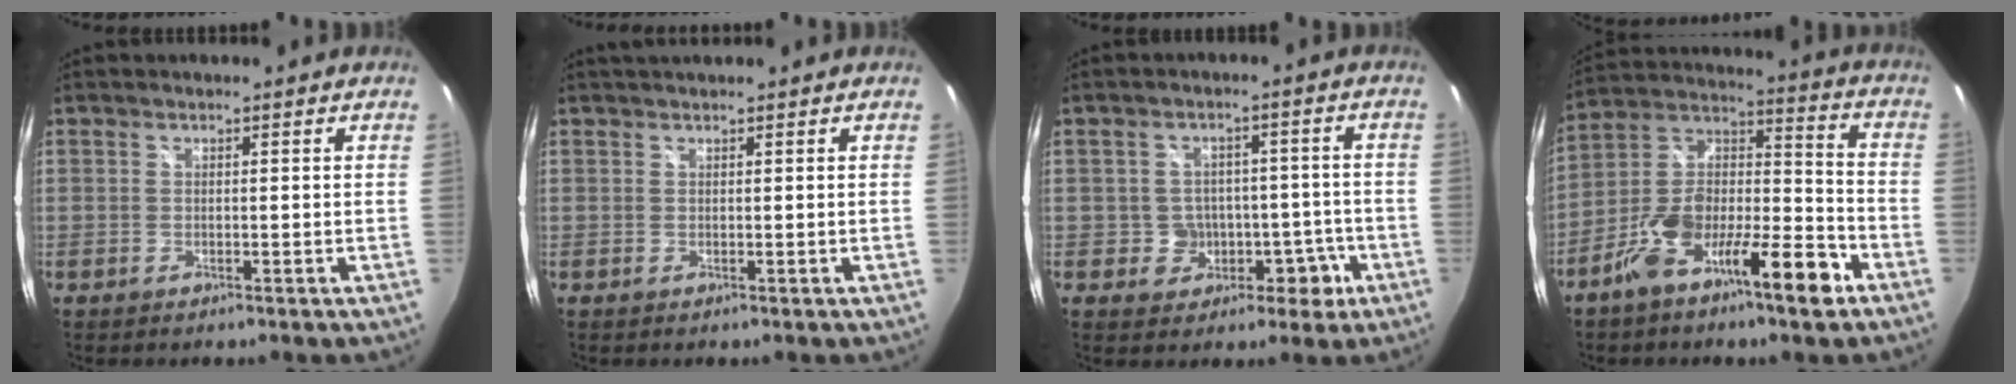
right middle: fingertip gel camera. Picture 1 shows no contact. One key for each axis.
{"total": 1.9, "fx": 1.6, "fy": -0.1, "fz": 0.9, "tx": -0.020, "ty": 0.006, "tz": 0.023}
{"total": 7.4, "fx": -2.8, "fy": 6.6, "fz": 1.8, "tx": -0.036, "ty": 0.029, "tz": -0.019}
{"total": 15.8, "fx": -8.9, "fy": 4.8, "fz": 12.1, "tx": -0.208, "ty": 0.016, "tz": -0.156}